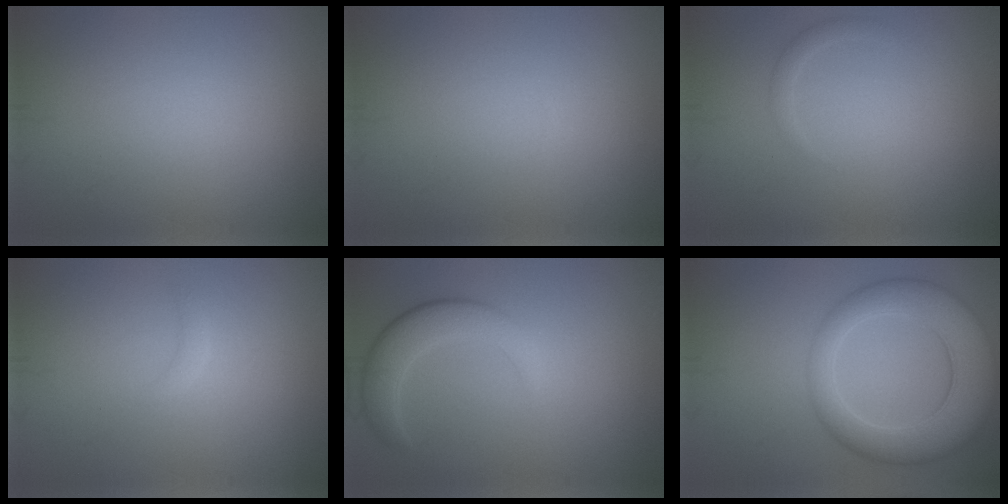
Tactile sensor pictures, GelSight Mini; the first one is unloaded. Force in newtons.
{"total": 0.0}
{"total": 1.0, "press": 1.0, "slide": 0.1}
{"total": 0.8, "press": 0.7, "slide": 0.2}
{"total": 4.0, "press": 3.9, "slide": 0.5}
{"total": 7.6, "press": 7.6, "slide": 0.3}